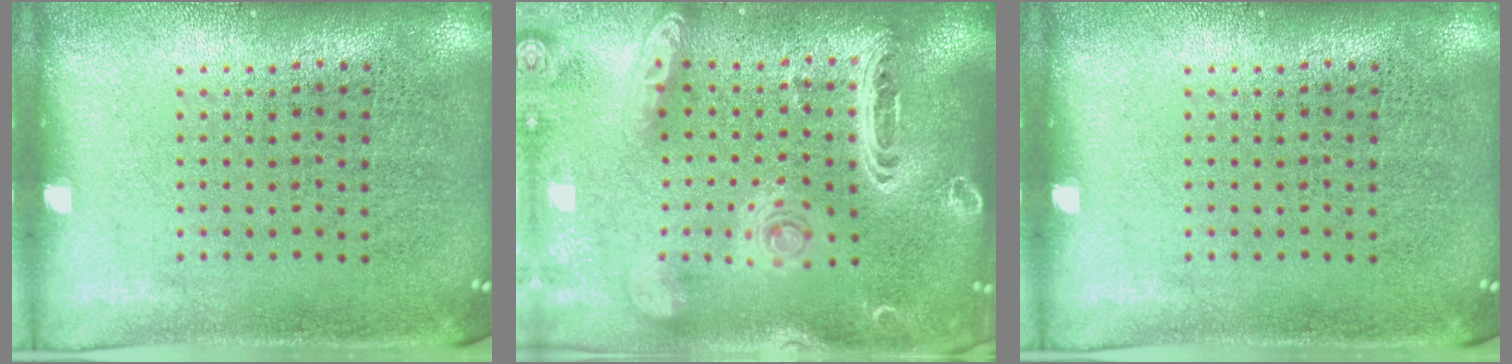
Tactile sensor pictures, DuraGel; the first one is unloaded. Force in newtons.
{"total": 3.4, "press": 2.8, "slide": 2.0}
{"total": 0.0}